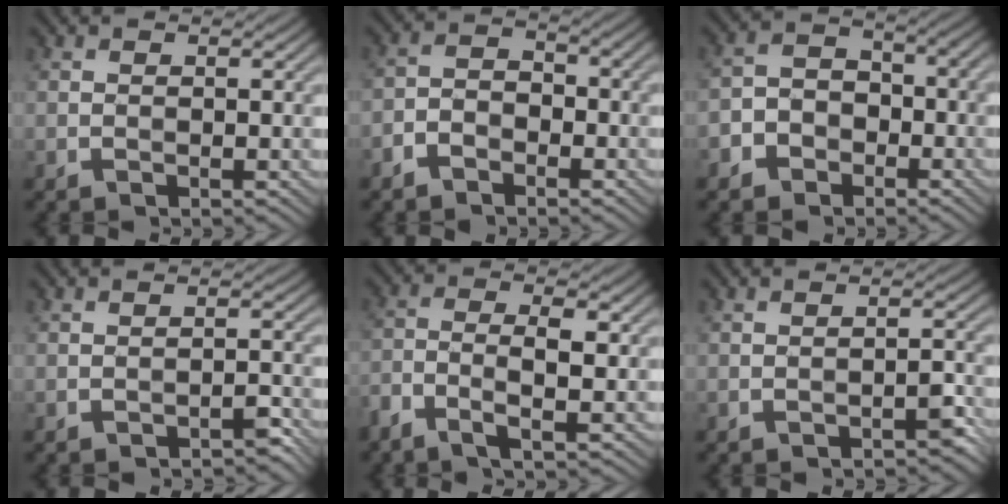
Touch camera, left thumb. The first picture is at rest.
{"total": 3.3, "force": [-2.4, 1.8, 1.5], "torque": [-0.029, 0.004, -0.056]}
{"total": 5.1, "force": [-3.0, 3.7, 1.8], "torque": [-0.027, 0.002, -0.067]}
{"total": 1.6, "force": [-1.3, 0.3, 0.8], "torque": [-0.008, 0.007, -0.019]}
{"total": 4.7, "force": [-2.1, 1.3, 4.0], "torque": [-0.089, 0.000, -0.048]}
{"total": 2.1, "force": [-1.5, 0.6, 1.3], "torque": [-0.017, 0.008, -0.021]}